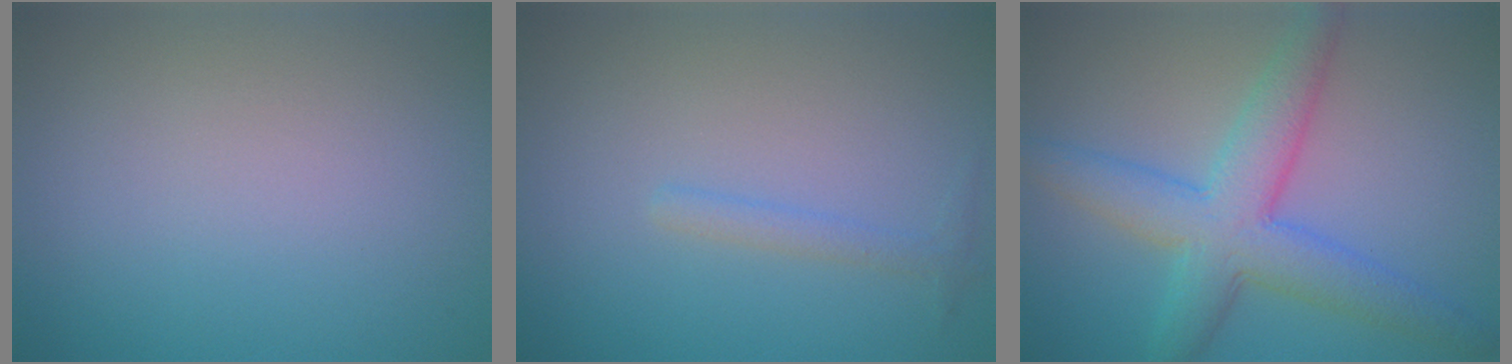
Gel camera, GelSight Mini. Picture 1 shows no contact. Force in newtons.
{"total": 1.2, "press": 1.2, "slide": 0.0}
{"total": 6.3, "press": 6.3, "slide": 0.0}